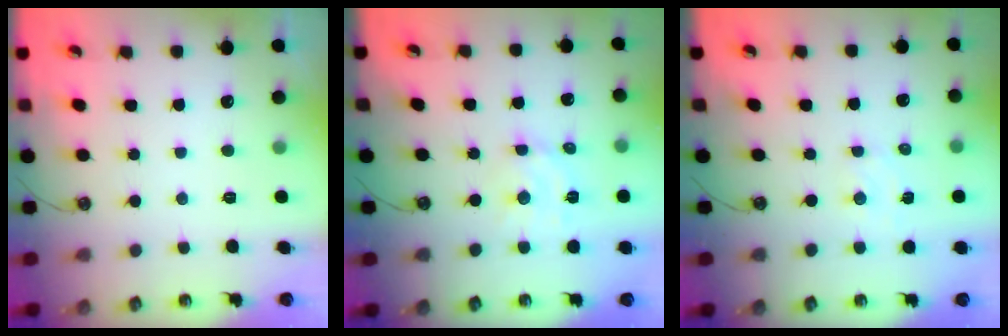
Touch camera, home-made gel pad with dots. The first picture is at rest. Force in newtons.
{"total": 8.2, "press": 8.2, "slide": 0.5}
{"total": 3.6, "press": 3.6, "slide": 0.6}